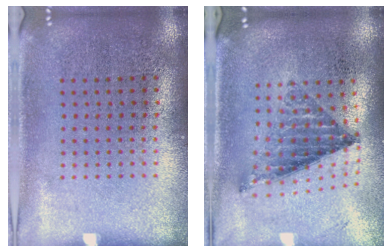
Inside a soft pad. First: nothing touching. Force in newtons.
{"total": 0.9, "press": 0.8, "slide": 0.3}